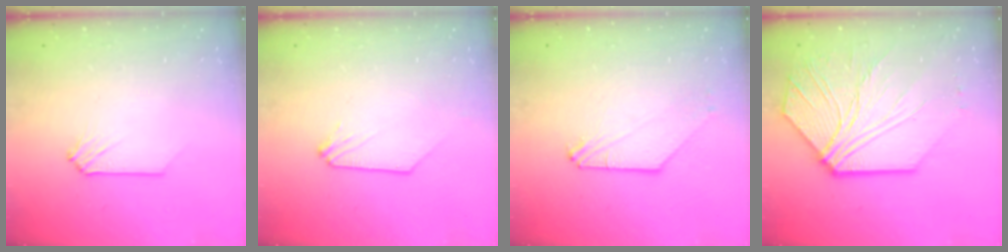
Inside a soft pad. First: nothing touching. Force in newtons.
{"total": 0.0}
{"total": 0.0}
{"total": 13.5, "press": 13.4, "slide": 1.8}